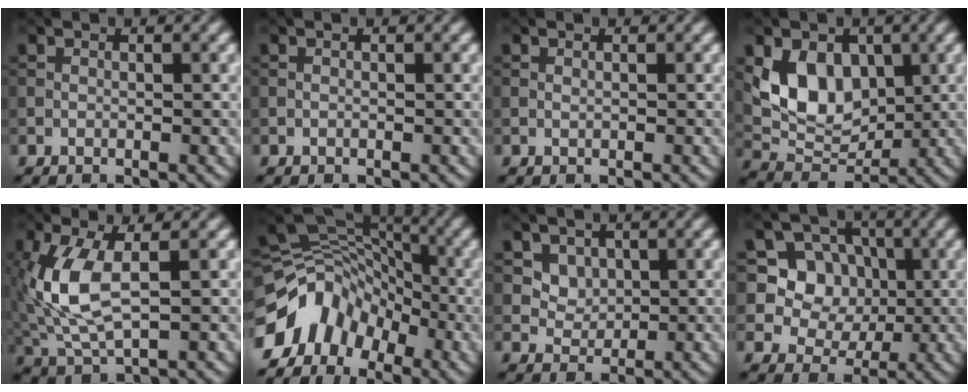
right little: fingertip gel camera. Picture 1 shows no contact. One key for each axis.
{"total": 0.0}
{"total": 0.0}
{"total": 6.3, "fx": 1.4, "fy": 4.7, "fz": 4.0, "tx": -0.066, "ty": -0.013, "tz": 0.026}
{"total": 6.6, "fx": 0.2, "fy": 3.2, "fz": 5.8, "tx": -0.150, "ty": 0.001, "tz": 0.008}
{"total": 7.7, "fx": -4.7, "fy": 5.2, "fz": 3.2, "tx": -0.051, "ty": 0.002, "tz": -0.104}
{"total": 2.7, "fx": 1.1, "fy": 2.2, "fz": 1.1, "tx": -0.028, "ty": -0.019, "tz": 0.045}
{"total": 6.0, "fx": 0.9, "fy": 5.4, "fz": 2.3, "tx": -0.031, "ty": 0.005, "tz": 0.013}